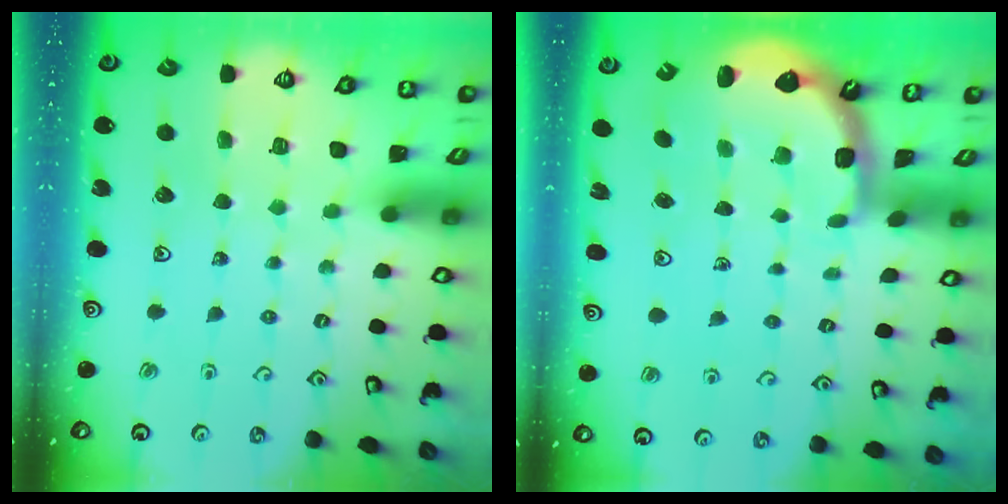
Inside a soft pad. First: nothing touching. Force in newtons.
{"total": 2.4, "press": 1.5, "slide": 1.9}